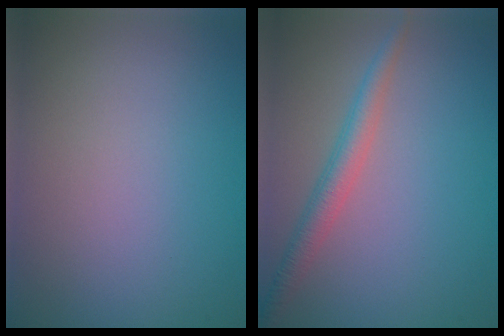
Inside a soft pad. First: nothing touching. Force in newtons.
{"total": 2.8, "press": 2.8, "slide": 0.1}